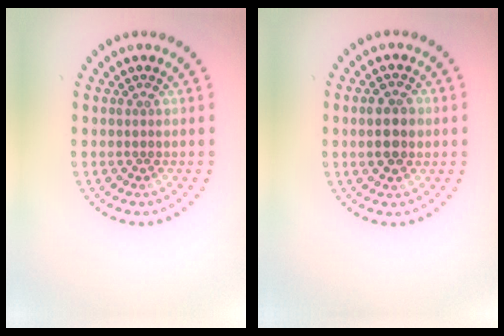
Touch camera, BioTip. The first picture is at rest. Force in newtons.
{"total": 3.3, "press": 3.3, "slide": 0.1}